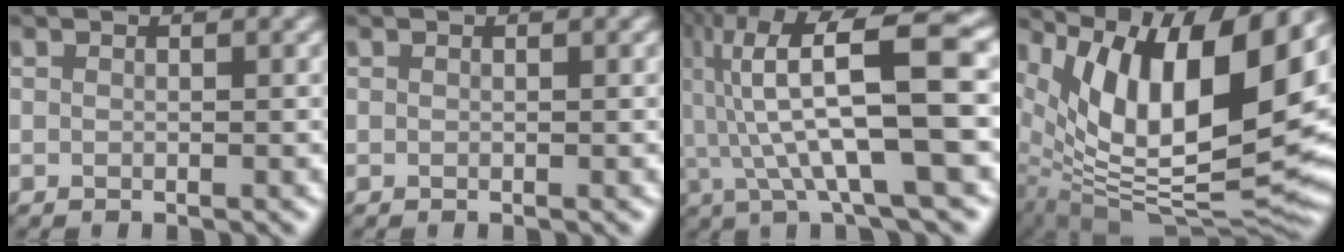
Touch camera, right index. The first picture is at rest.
{"total": 0.0}
{"total": 11.3, "force": [1.8, 4.3, 10.3], "torque": [-0.172, 0.007, 0.029]}
{"total": 18.0, "force": [2.6, 9.6, 14.9], "torque": [-0.233, -0.014, 0.049]}